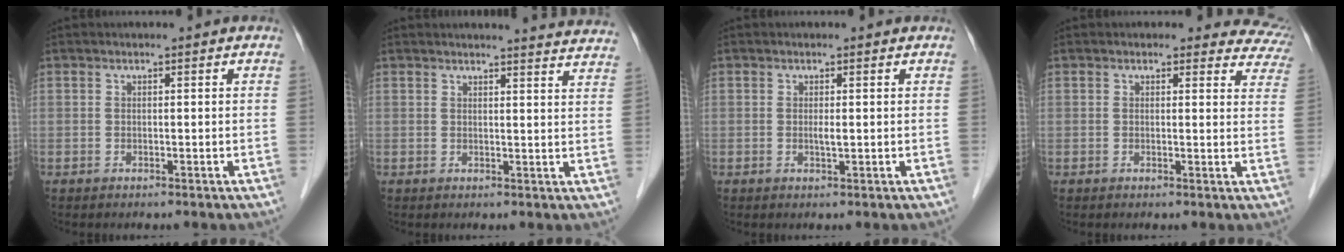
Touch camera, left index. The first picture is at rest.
{"total": 10.8, "force": [10.6, -0.4, 1.9], "torque": [-0.013, -0.046, 0.096]}
{"total": 1.0, "force": [0.0, 0.2, 1.0], "torque": [-0.020, -0.003, 0.000]}
{"total": 8.0, "force": [7.4, 3.3, 0.1], "torque": [0.053, -0.018, 0.034]}